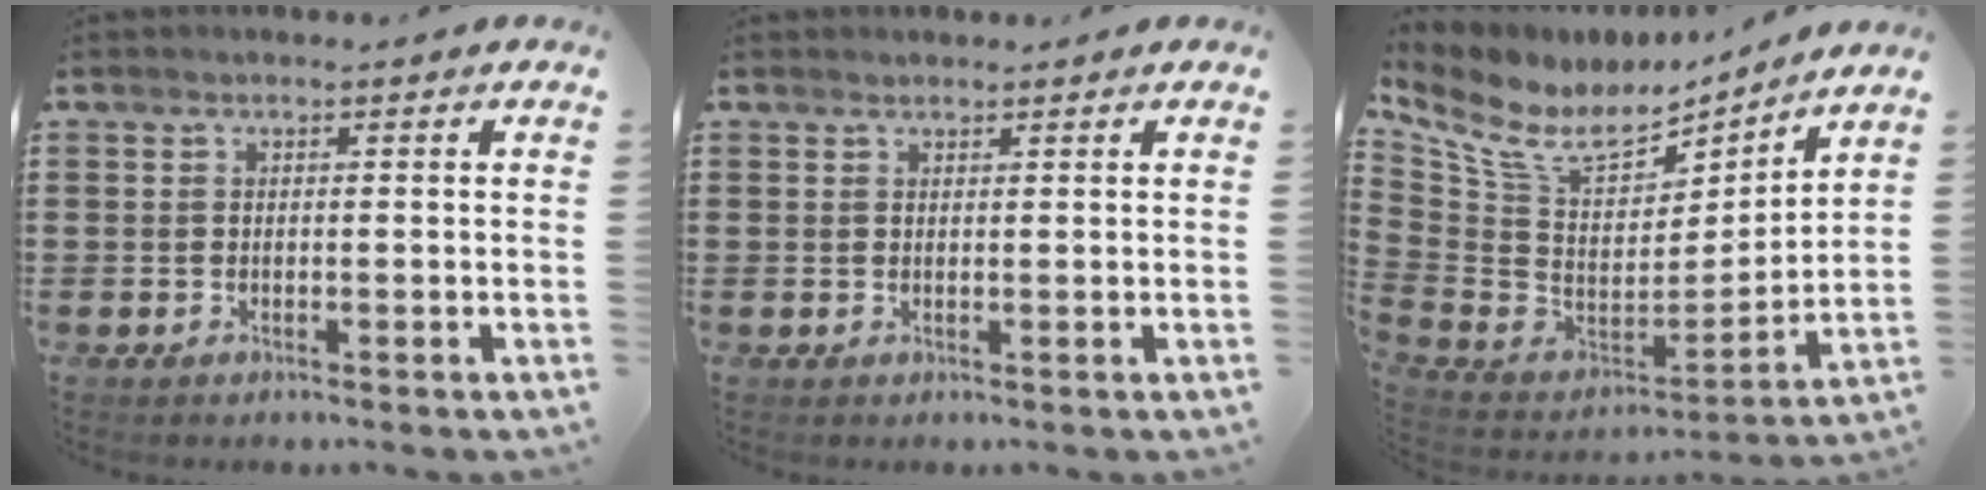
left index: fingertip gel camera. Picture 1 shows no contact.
{"total": 0.8, "force": [0.7, 0.3, -0.3], "torque": [0.003, 0.000, 0.014]}
{"total": 10.0, "force": [6.8, 5.1, 5.3], "torque": [-0.147, -0.046, 0.119]}